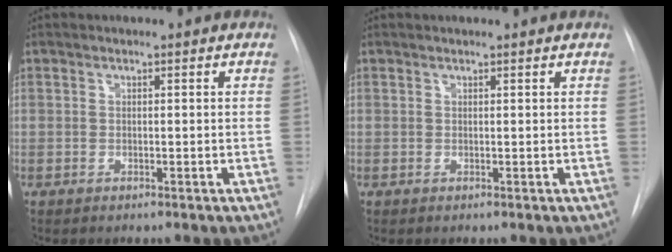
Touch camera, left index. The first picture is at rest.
{"total": 1.6, "force": [1.6, 0.0, 0.4], "torque": [-0.007, 0.015, 0.022]}